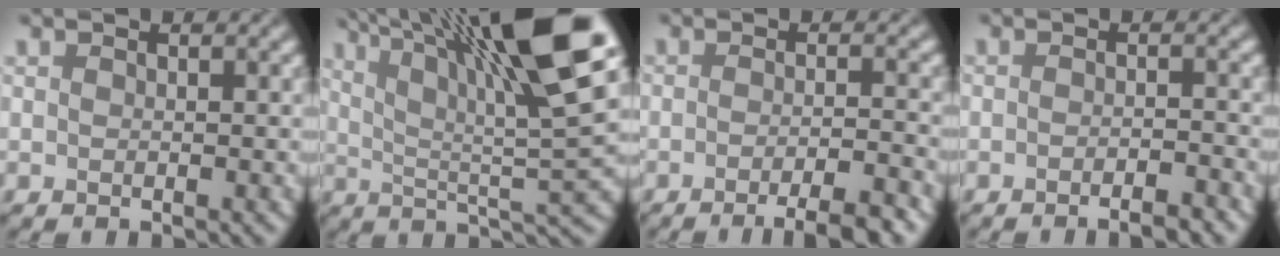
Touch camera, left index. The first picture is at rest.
{"total": 15.1, "force": [7.6, 3.2, 12.6], "torque": [-0.211, 0.018, 0.125]}
{"total": 5.0, "force": [-3.3, 0.8, 3.6], "torque": [-0.051, 0.003, -0.050]}
{"total": 2.4, "force": [-1.9, 0.2, 1.4], "torque": [-0.020, 0.004, -0.030]}